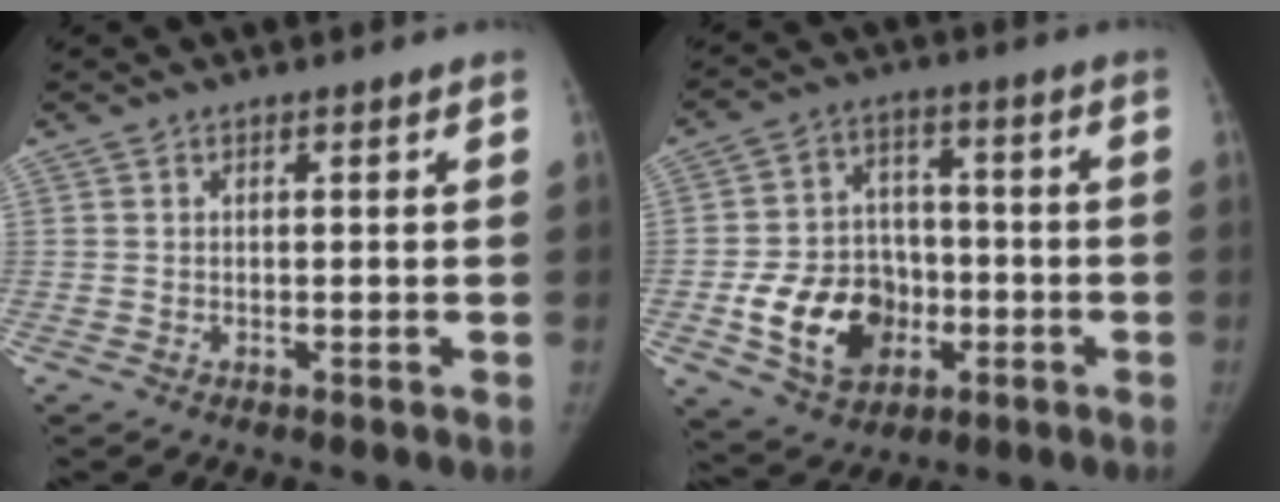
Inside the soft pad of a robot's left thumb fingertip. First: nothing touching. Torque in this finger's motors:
{"motor_torque": [1.28, 1.47, 0.59, -0.44, 0.34]}